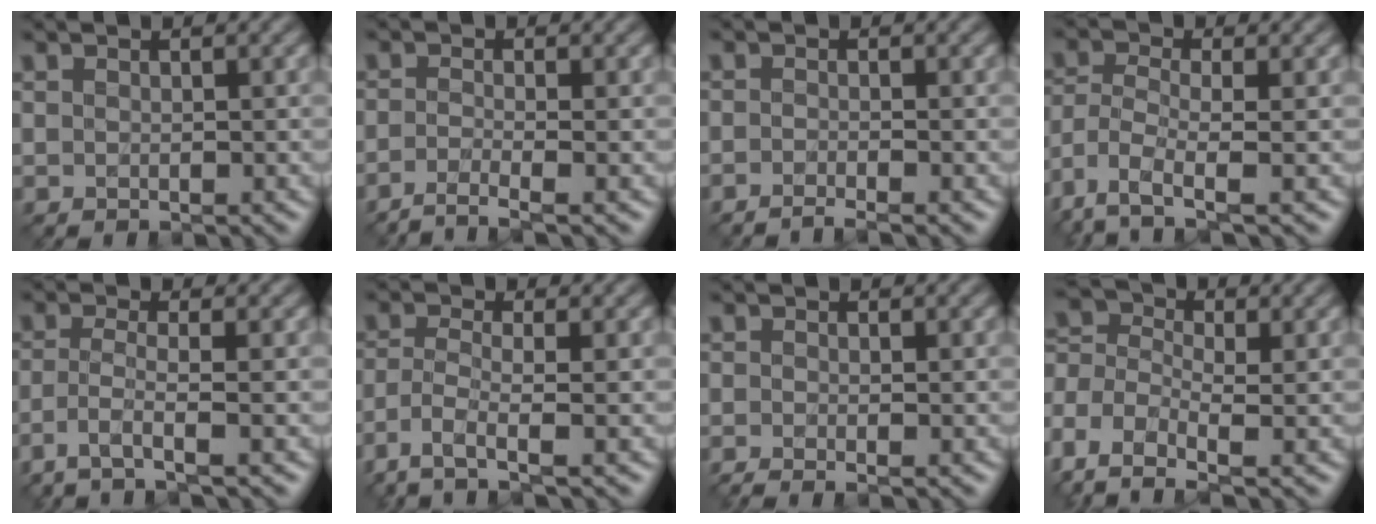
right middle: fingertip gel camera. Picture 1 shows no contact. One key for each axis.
{"total": 2.6, "fx": -1.7, "fy": 0.6, "fz": 1.9, "tx": -0.029, "ty": -0.006, "tz": -0.049}
{"total": 1.6, "fx": -1.3, "fy": 0.2, "fz": 1.0, "tx": -0.010, "ty": -0.006, "tz": -0.032}
{"total": 5.6, "fx": -3.5, "fy": 1.8, "fz": 3.9, "tx": -0.090, "ty": -0.006, "tz": -0.079}
{"total": 3.4, "fx": -2.1, "fy": 0.6, "fz": 2.6, "tx": -0.054, "ty": -0.006, "tz": -0.056}
{"total": 4.3, "fx": -2.9, "fy": 1.0, "fz": 3.0, "tx": -0.068, "ty": -0.009, "tz": -0.067}
{"total": 1.7, "fx": -1.2, "fy": 0.3, "fz": 1.2, "tx": -0.024, "ty": -0.013, "tz": -0.030}
{"total": 6.7, "fx": -3.5, "fy": 3.3, "fz": 4.6, "tx": -0.103, "ty": 0.002, "tz": -0.088}